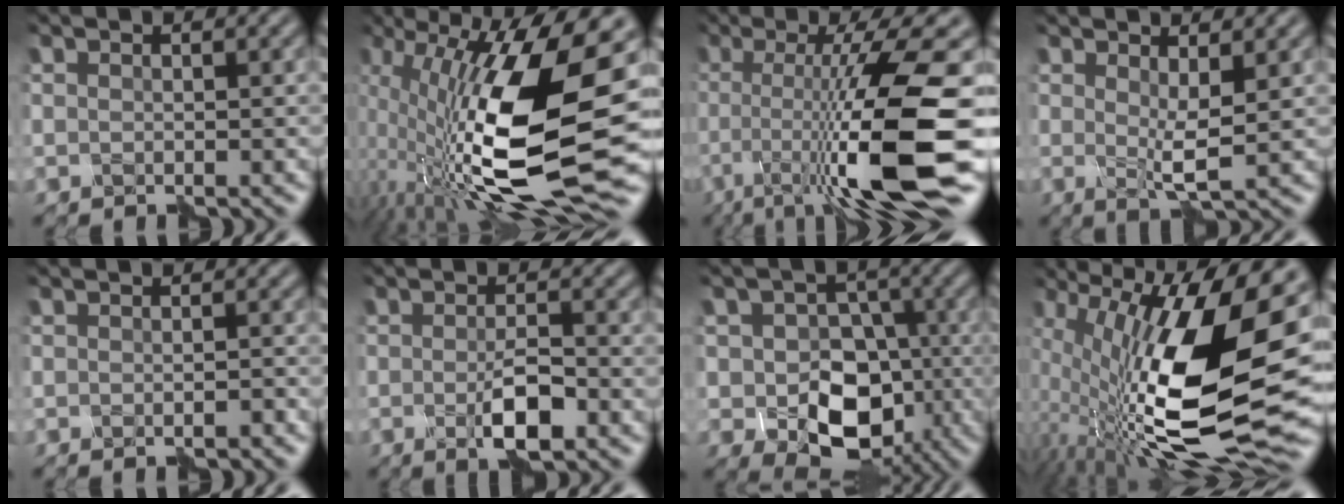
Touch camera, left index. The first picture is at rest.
{"total": 17.7, "force": [-2.9, 6.9, 16.0], "torque": [-0.317, -0.009, -0.066]}
{"total": 12.2, "force": [-2.7, 1.8, 11.7], "torque": [-0.144, 0.003, -0.053]}
{"total": 2.3, "force": [0.5, 0.3, 2.2], "torque": [-0.036, -0.012, 0.007]}
{"total": 0.6, "force": [-0.6, -0.1, 0.0], "torque": [0.001, 0.000, -0.012]}
{"total": 3.3, "force": [-1.5, 0.9, 2.8], "torque": [-0.048, -0.002, -0.028]}
{"total": 8.1, "force": [-2.7, 5.8, 4.8], "torque": [-0.063, -0.007, -0.050]}
{"total": 18.8, "force": [-1.3, 8.3, 16.8], "torque": [-0.331, -0.023, -0.027]}